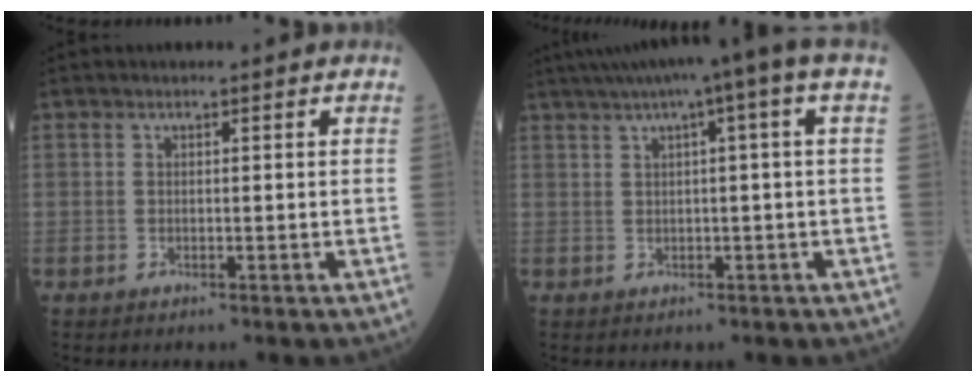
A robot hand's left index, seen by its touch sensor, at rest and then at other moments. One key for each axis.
{"total": 8.4, "fx": 4.3, "fy": -0.6, "fz": 7.2, "tx": -0.111, "ty": 0.033, "tz": 0.061}